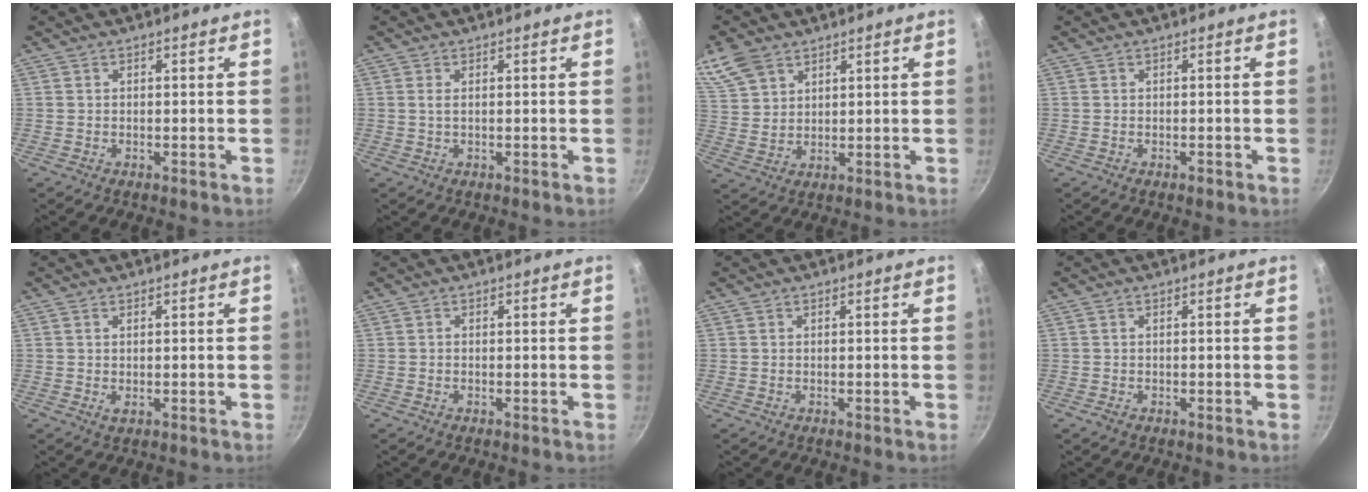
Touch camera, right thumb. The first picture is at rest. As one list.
[{"total": 0.7, "force": [0.1, 0.3, 0.6], "torque": [-0.012, 0.000, 0.002]}, {"total": 8.2, "force": [5.4, 5.0, 3.5], "torque": [-0.053, -0.013, 0.115]}, {"total": 0.7, "force": [-0.4, 0.4, 0.4], "torque": [-0.008, 0.003, -0.005]}, {"total": 0.8, "force": [0.2, 0.5, 0.7], "torque": [-0.013, -0.002, 0.004]}, {"total": 0.0}, {"total": 0.0}, {"total": 0.8, "force": [-0.4, 0.6, 0.4], "torque": [-0.008, 0.001, -0.005]}]